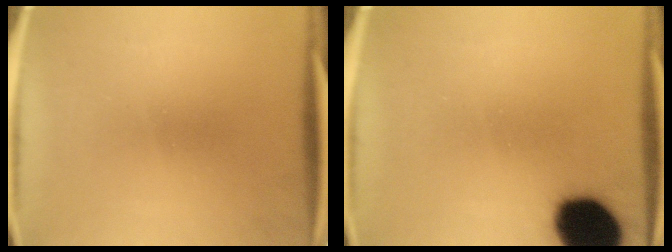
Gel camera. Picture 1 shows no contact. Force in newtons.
{"total": 17.3}